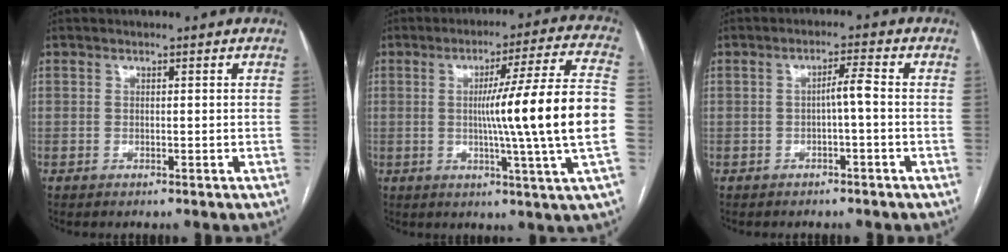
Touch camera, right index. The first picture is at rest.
{"total": 17.6, "force": [-1.1, -2.4, 17.4], "torque": [-0.254, -0.005, -0.029]}
{"total": 2.7, "force": [-0.6, 0.0, 2.6], "torque": [-0.040, 0.007, -0.009]}